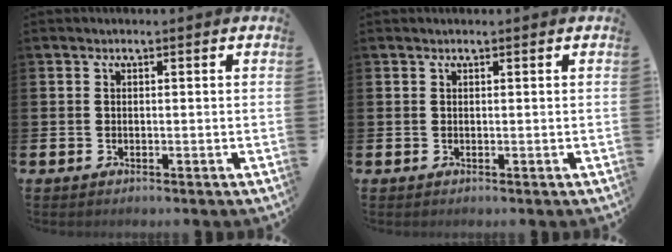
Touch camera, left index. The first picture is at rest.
{"total": 0.0}